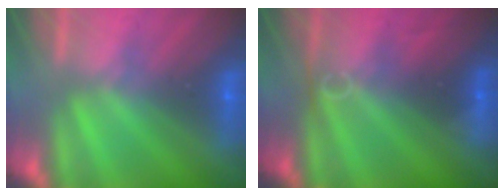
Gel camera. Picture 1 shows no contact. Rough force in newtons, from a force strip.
{"total": 2.6}